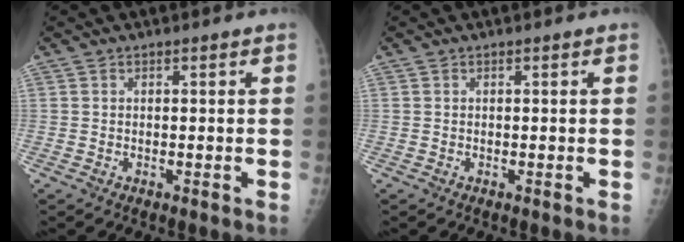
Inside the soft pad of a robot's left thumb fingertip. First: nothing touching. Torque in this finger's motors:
{"motor_torque": [0.01, 0.01, -0.02, -0.08, 0.00]}